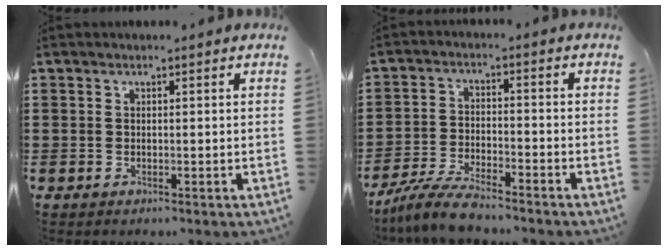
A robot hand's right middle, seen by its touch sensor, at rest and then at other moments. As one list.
[{"total": 6.0, "force": [-5.5, 0.5, 2.4], "torque": [-0.058, -0.006, -0.109]}]